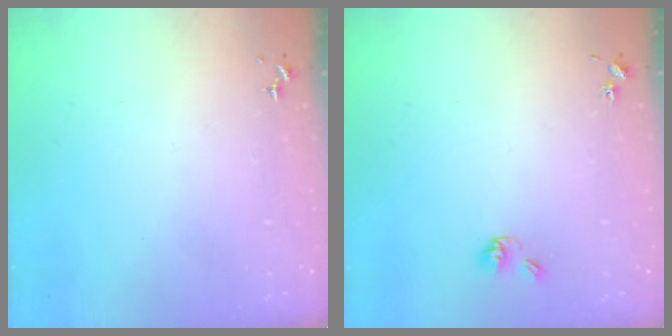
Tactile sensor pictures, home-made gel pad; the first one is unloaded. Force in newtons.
{"total": 5.3, "press": 4.7, "slide": 2.3}